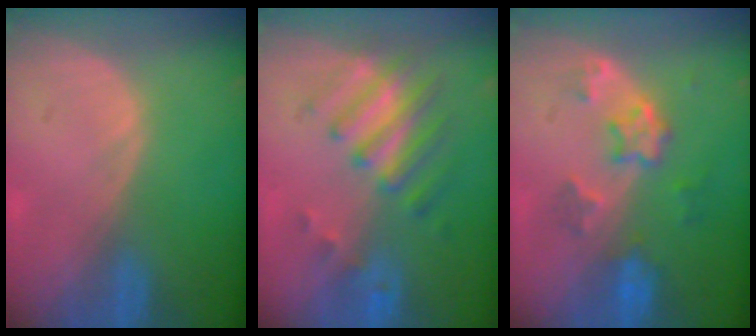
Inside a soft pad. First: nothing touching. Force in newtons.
{"total": 7.9, "press": 6.9, "slide": 3.9}
{"total": 6.1, "press": 5.5, "slide": 2.7}